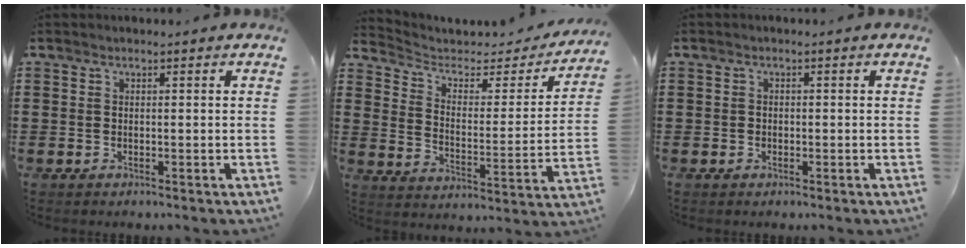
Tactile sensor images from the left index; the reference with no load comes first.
{"total": 3.7, "force": [2.8, 1.9, 1.4], "torque": [-0.047, -0.018, 0.041]}
{"total": 0.7, "force": [-0.3, 0.7, 0.0], "torque": [-0.004, 0.003, -0.007]}